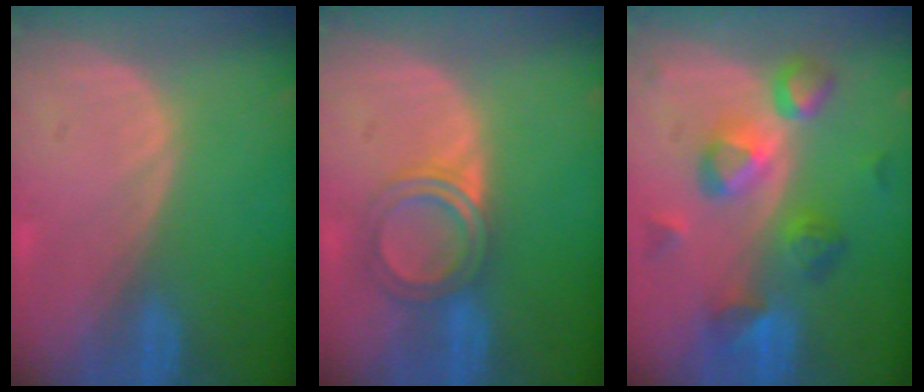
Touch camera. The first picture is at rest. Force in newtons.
{"total": 4.8, "press": 4.6, "slide": 1.3}
{"total": 8.3, "press": 8.1, "slide": 1.7}